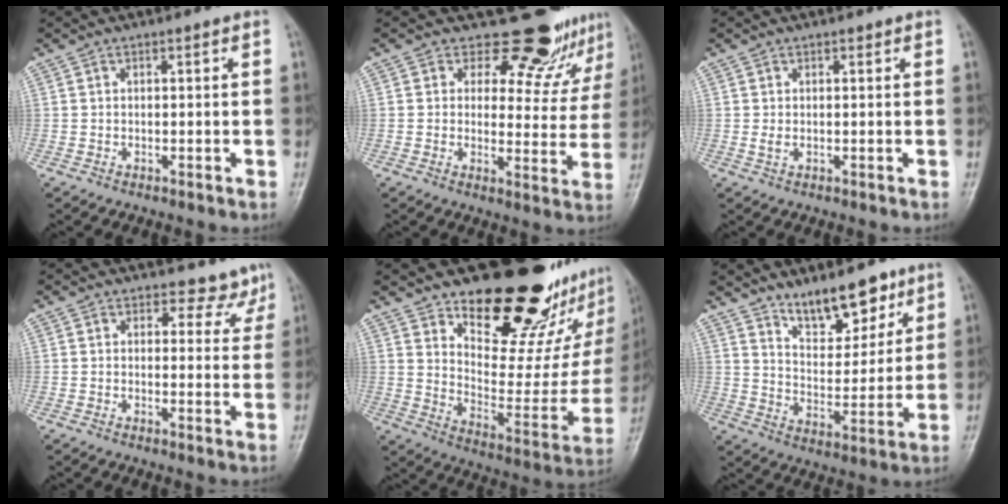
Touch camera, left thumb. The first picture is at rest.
{"total": 11.9, "force": [10.4, 5.3, 2.5], "torque": [0.018, -0.081, 0.114]}
{"total": 1.4, "force": [0.4, 0.9, 1.1], "torque": [-0.017, -0.004, 0.011]}
{"total": 5.4, "force": [4.5, 2.9, 0.2], "torque": [0.031, -0.029, 0.038]}
{"total": 27.8, "force": [18.9, 11.9, 16.6], "torque": [-0.196, -0.119, 0.275]}
{"total": 11.4, "force": [8.4, 5.0, 6.0], "torque": [-0.061, -0.066, 0.146]}